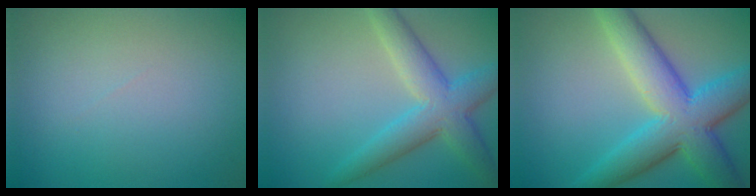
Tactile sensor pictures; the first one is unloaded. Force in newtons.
{"total": 5.6, "press": 5.6, "slide": 0.3}
{"total": 9.5, "press": 9.5, "slide": 0.2}